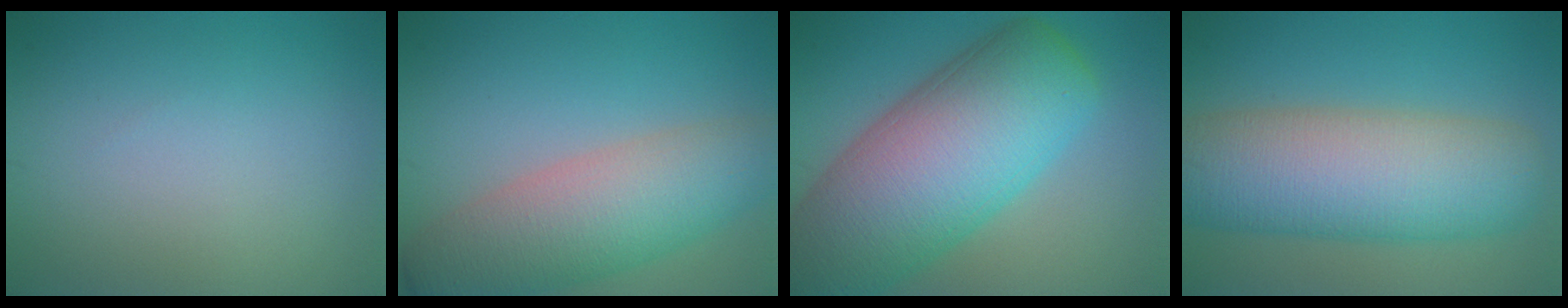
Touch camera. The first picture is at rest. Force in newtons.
{"total": 8.2, "press": 8.2, "slide": 0.6}
{"total": 15.0, "press": 14.9, "slide": 0.6}
{"total": 11.7, "press": 11.7, "slide": 0.5}